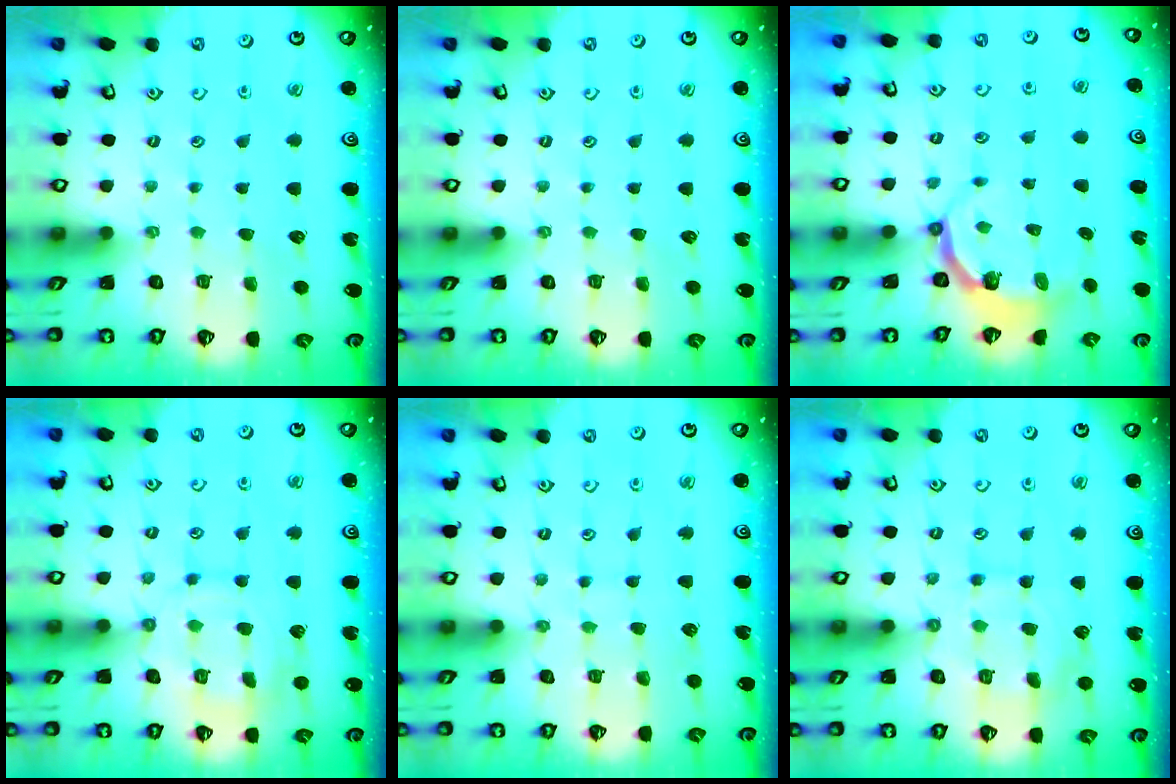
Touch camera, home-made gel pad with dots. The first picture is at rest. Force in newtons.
{"total": 0.0}
{"total": 4.6, "press": 3.5, "slide": 3.0}
{"total": 12.8, "press": 12.8, "slide": 1.0}
{"total": 5.6, "press": 5.6, "slide": 0.3}
{"total": 10.5, "press": 10.4, "slide": 0.8}